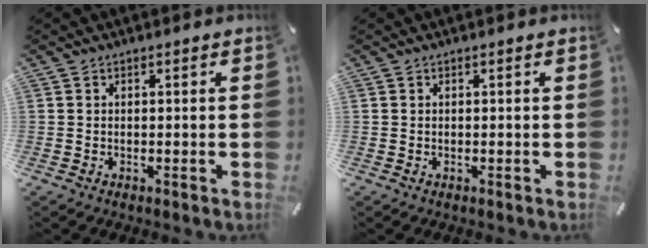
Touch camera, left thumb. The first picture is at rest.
{"total": 0.0}